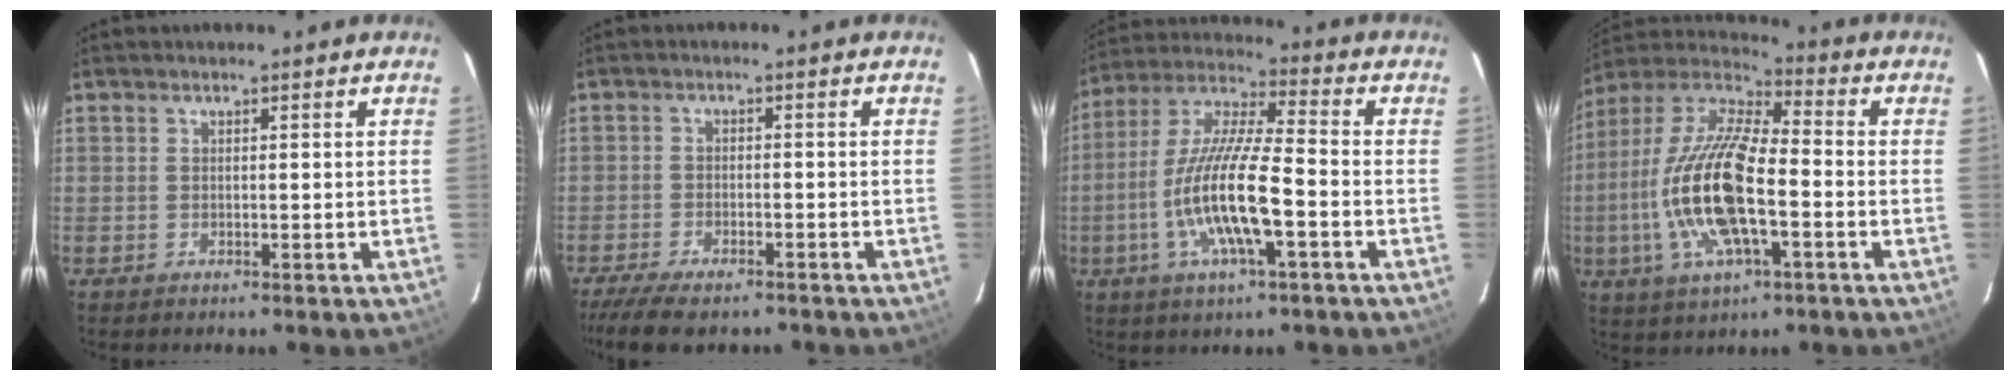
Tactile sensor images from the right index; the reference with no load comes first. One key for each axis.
{"total": 10.1, "fx": -8.2, "fy": 3.0, "fz": 5.1, "tx": -0.121, "ty": -0.027, "tz": -0.139}
{"total": 15.3, "fx": -4.4, "fy": 2.7, "fz": 14.3, "tx": -0.288, "ty": -0.007, "tz": -0.089}
{"total": 19.5, "fx": -4.2, "fy": 6.6, "fz": 17.8, "tx": -0.363, "ty": -0.006, "tz": -0.088}